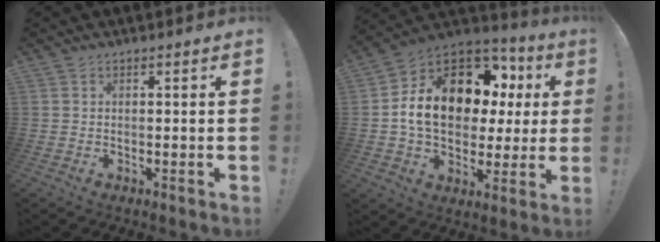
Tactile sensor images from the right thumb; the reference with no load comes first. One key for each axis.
{"total": 18.1, "fx": 4.4, "fy": 12.5, "fz": 12.3, "tx": -0.196, "ty": -0.011, "tz": 0.095}